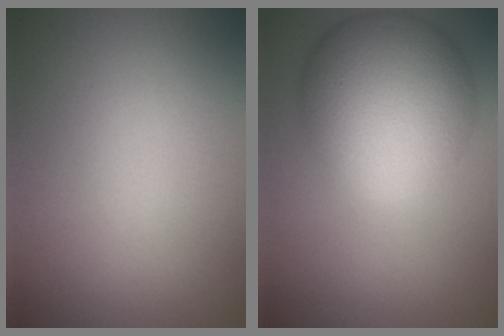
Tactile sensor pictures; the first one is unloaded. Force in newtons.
{"total": 10.9, "press": 10.9, "slide": 0.2}